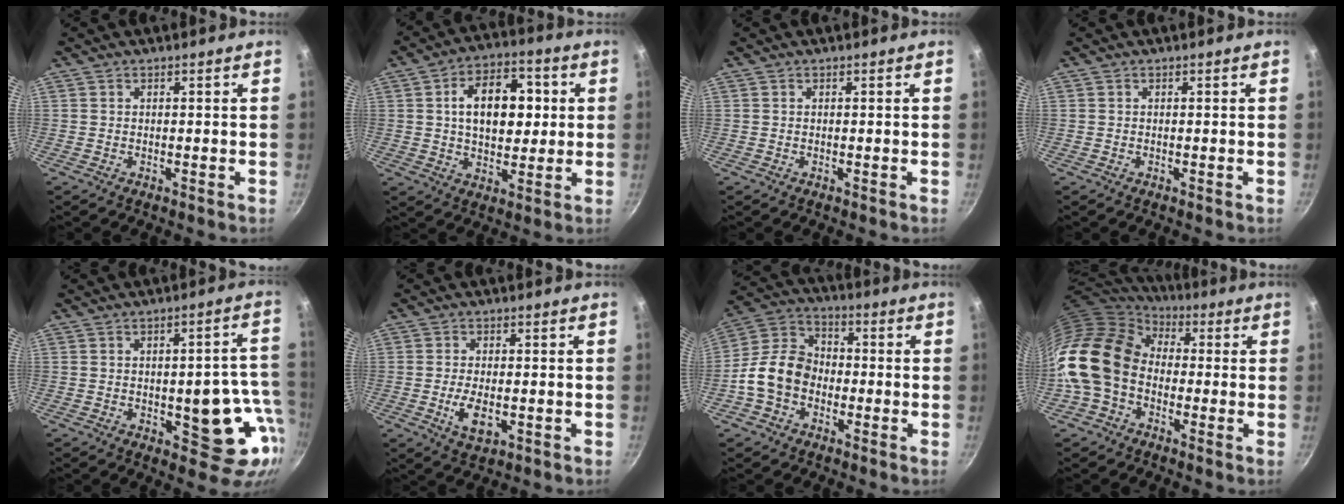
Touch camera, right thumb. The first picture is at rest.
{"total": 14.1, "force": [2.2, 9.0, 10.7], "torque": [-0.125, 0.010, 0.028]}
{"total": 0.0}
{"total": 0.0}
{"total": 14.9, "force": [-3.9, 6.6, 12.8], "torque": [-0.103, 0.031, -0.046]}
{"total": 5.9, "force": [-1.4, 3.0, 4.9], "torque": [-0.091, -0.002, -0.020]}
{"total": 11.7, "force": [-3.2, 8.9, 6.9], "torque": [-0.096, 0.039, -0.081]}
{"total": 17.4, "force": [-0.7, 12.9, 11.6], "torque": [-0.206, 0.038, -0.031]}